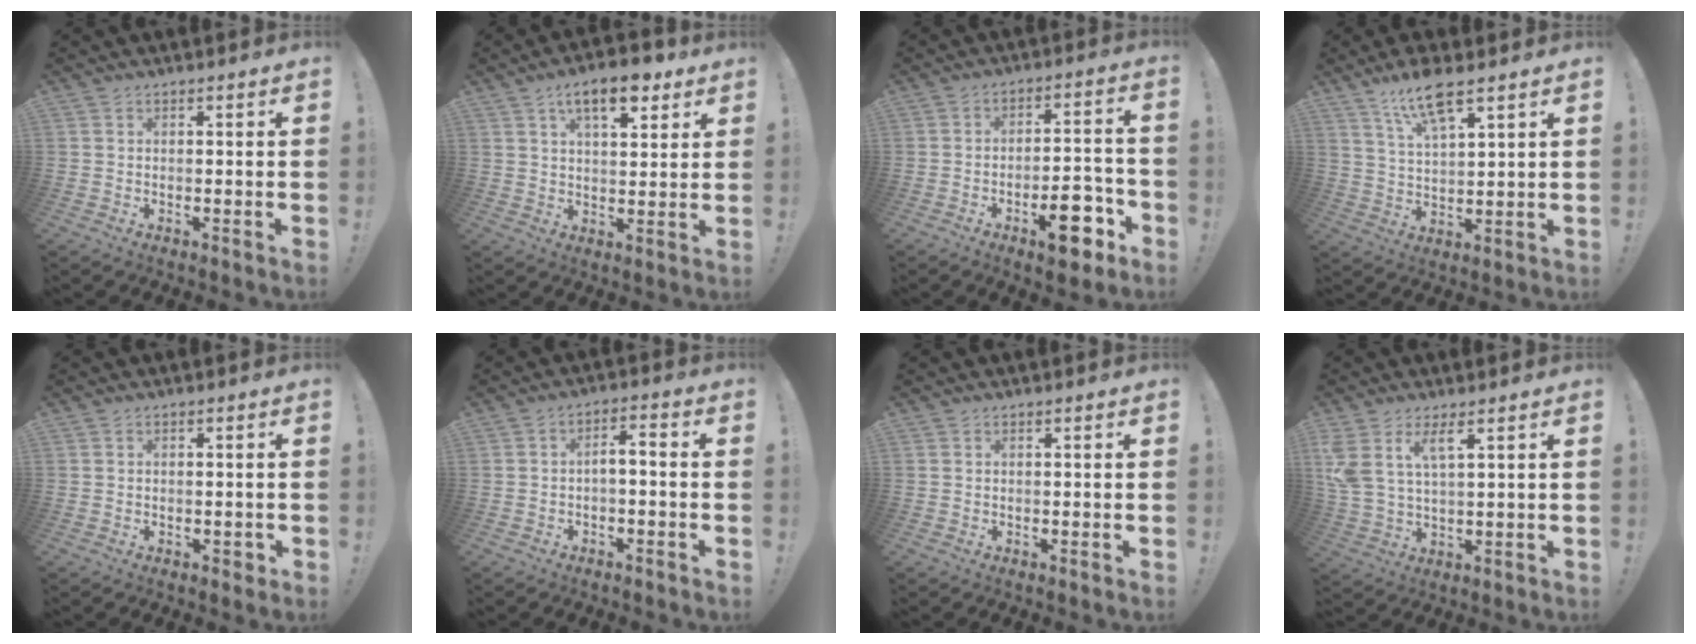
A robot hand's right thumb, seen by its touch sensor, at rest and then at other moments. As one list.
[{"total": 11.3, "force": [6.4, 4.7, 8.0], "torque": [-0.107, -0.024, 0.107]}, {"total": 13.3, "force": [-6.9, 6.0, 9.6], "torque": [-0.102, 0.052, -0.103]}, {"total": 10.8, "force": [7.5, 2.9, 7.3], "torque": [-0.131, -0.029, 0.129]}, {"total": 1.7, "force": [-0.4, 1.3, 1.1], "torque": [-0.008, 0.002, -0.006]}, {"total": 3.8, "force": [-2.4, 0.9, 2.8], "torque": [-0.045, 0.007, -0.045]}, {"total": 0.0}, {"total": 7.9, "force": [4.5, 2.8, 5.8], "torque": [-0.121, -0.017, 0.085]}]